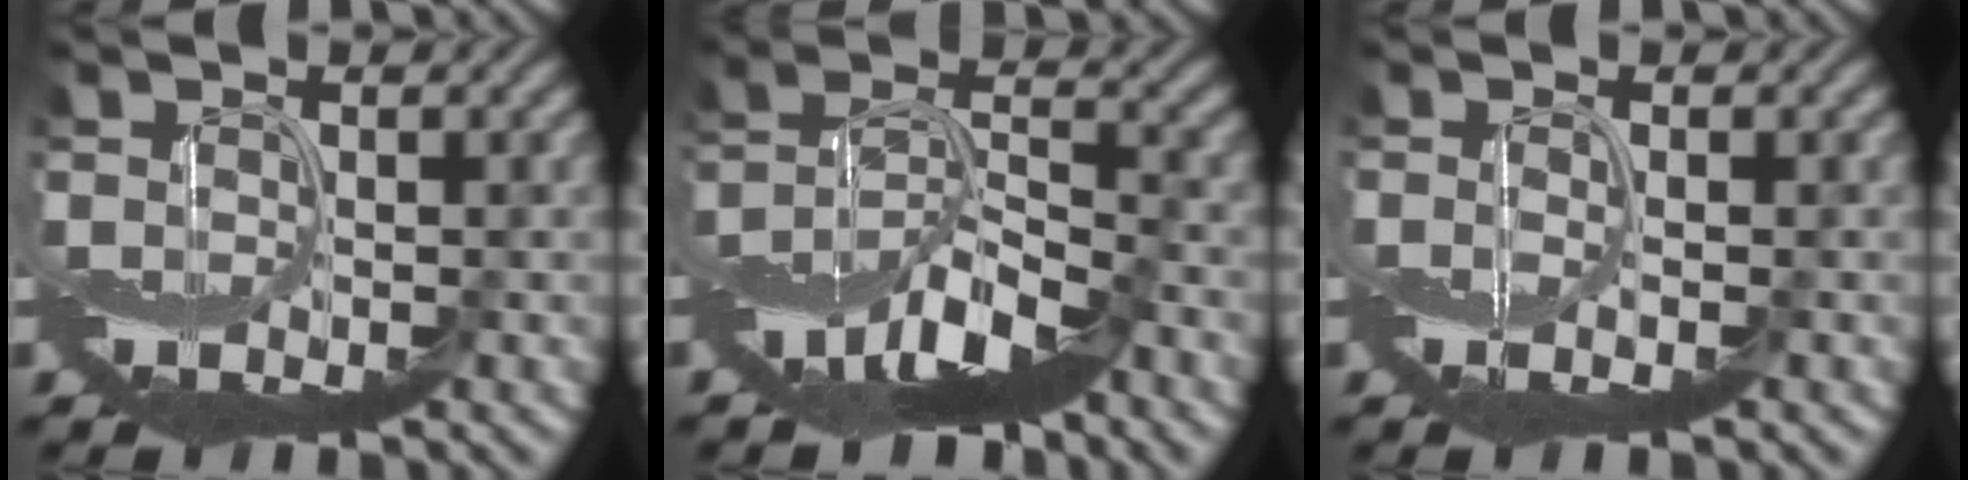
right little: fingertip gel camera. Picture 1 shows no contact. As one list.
[{"total": 8.5, "force": [-5.7, 2.9, 5.6], "torque": [-0.096, 0.001, -0.114]}, {"total": 1.0, "force": [-0.3, -0.5, 0.8], "torque": [-0.016, -0.002, -0.006]}]